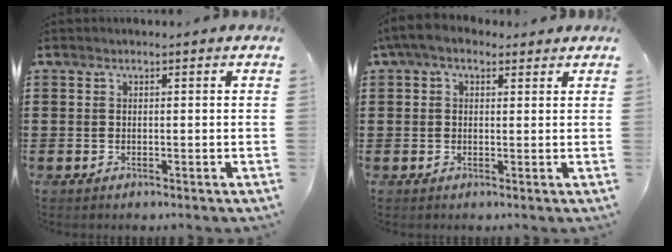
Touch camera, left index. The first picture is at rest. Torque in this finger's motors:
{"motor_torque": [2.14, 0.00, 0.56, 0.21]}